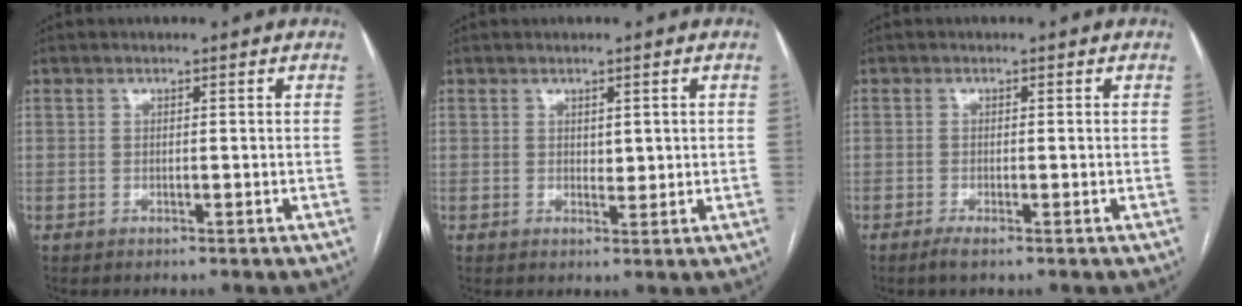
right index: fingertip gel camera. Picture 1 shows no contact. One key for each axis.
{"total": 0.9, "fx": 0.2, "fy": 0.2, "fz": 0.9, "tx": -0.015, "ty": 0.001, "tz": 0.004}
{"total": 1.7, "fx": -1.1, "fy": 0.0, "fz": 1.3, "tx": -0.025, "ty": -0.004, "tz": -0.021}